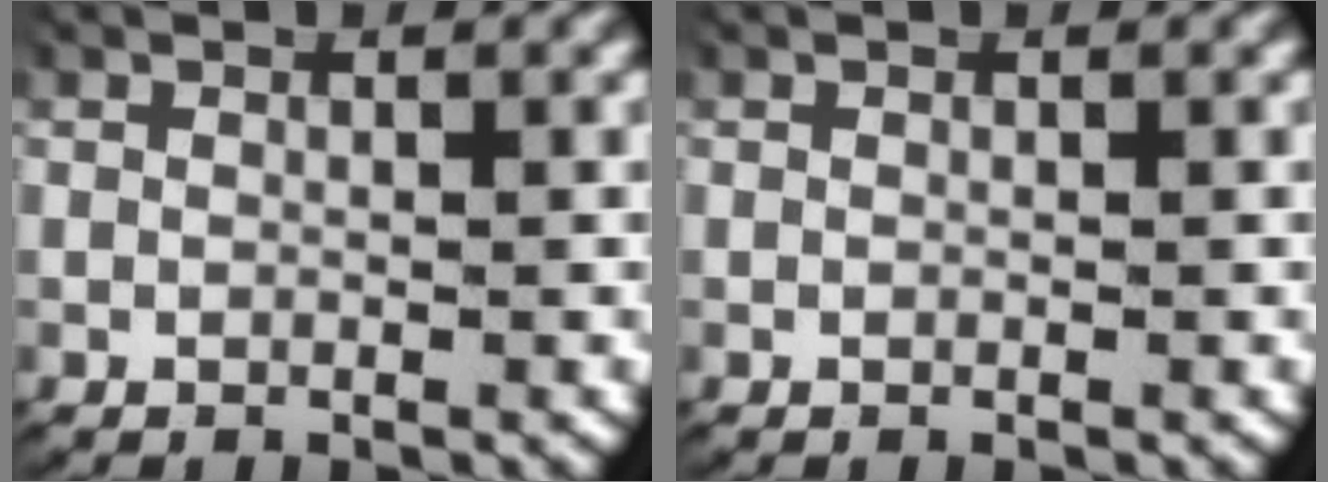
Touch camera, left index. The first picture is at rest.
{"total": 0.0}